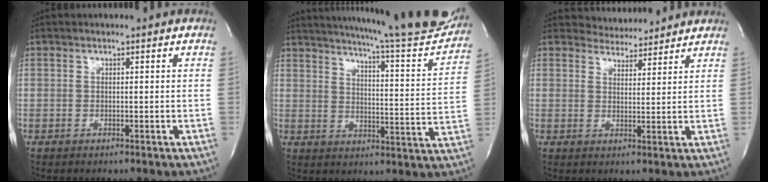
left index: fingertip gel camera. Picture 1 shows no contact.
{"total": 24.8, "force": [22.6, 0.9, 10.2], "torque": [-0.156, -0.080, 0.279]}
{"total": 5.1, "force": [5.0, 0.9, 0.0], "torque": [-0.007, 0.007, 0.073]}